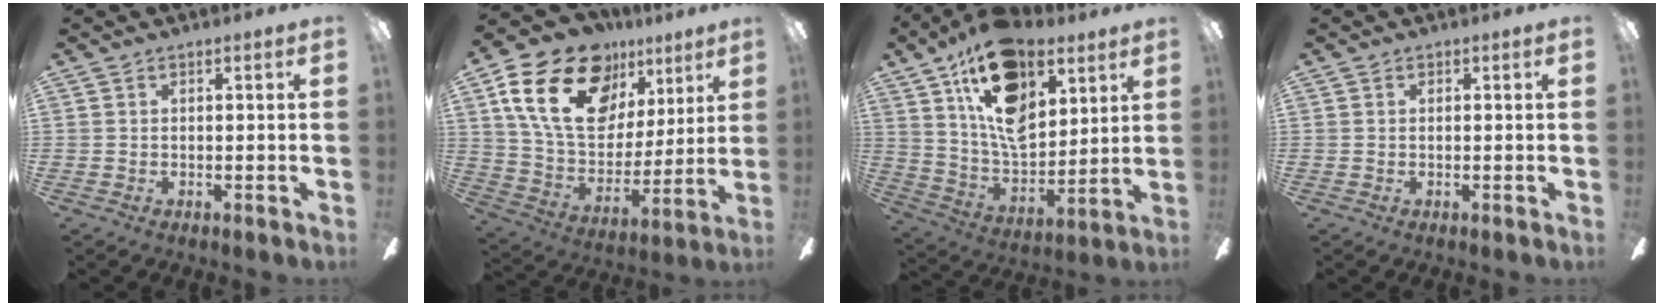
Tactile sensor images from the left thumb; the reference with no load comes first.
{"total": 24.3, "force": [12.3, 15.3, 14.4], "torque": [-0.252, -0.052, 0.219]}
{"total": 20.2, "force": [10.5, 11.6, 12.7], "torque": [-0.240, -0.054, 0.184]}
{"total": 0.0}